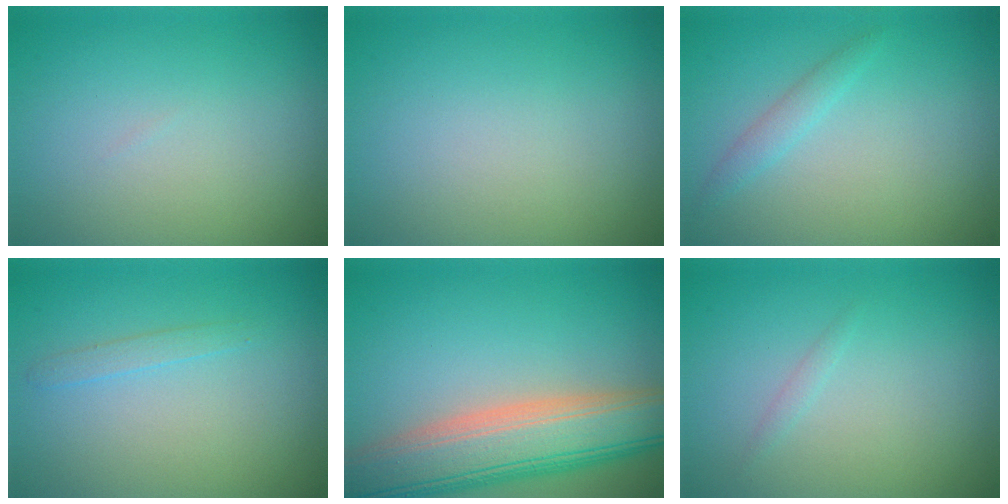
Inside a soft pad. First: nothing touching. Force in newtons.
{"total": 0.0}
{"total": 1.3, "press": 1.3, "slide": 0.0}
{"total": 1.0, "press": 1.0, "slide": 0.0}
{"total": 9.3, "press": 9.3, "slide": 0.7}
{"total": 0.6, "press": 0.6, "slide": 0.0}